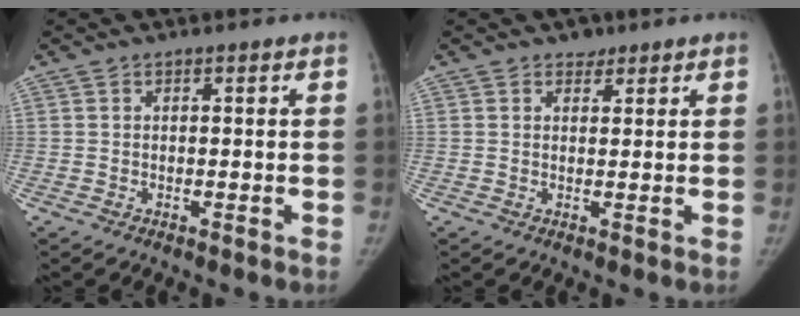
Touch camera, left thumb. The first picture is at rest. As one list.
[{"total": 2.0, "force": [1.4, 1.3, 0.4], "torque": [0.008, -0.007, 0.017]}]